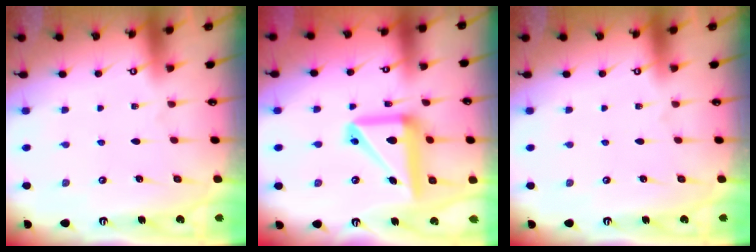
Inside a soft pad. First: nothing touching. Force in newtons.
{"total": 15.8, "press": 15.7, "slide": 1.6}
{"total": 0.0}